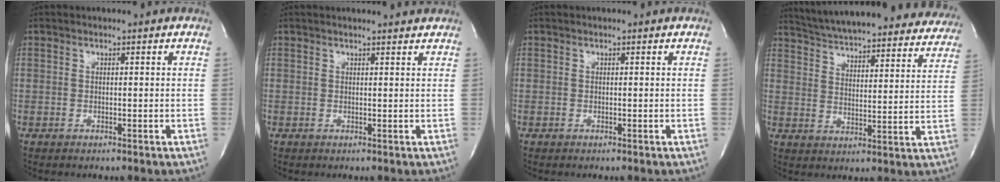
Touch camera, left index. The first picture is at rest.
{"total": 1.8, "force": [1.7, -0.2, 0.3], "torque": [-0.007, -0.011, 0.009]}
{"total": 0.0}
{"total": 31.3, "force": [28.7, 6.0, 10.9], "torque": [-0.182, -0.050, 0.358]}